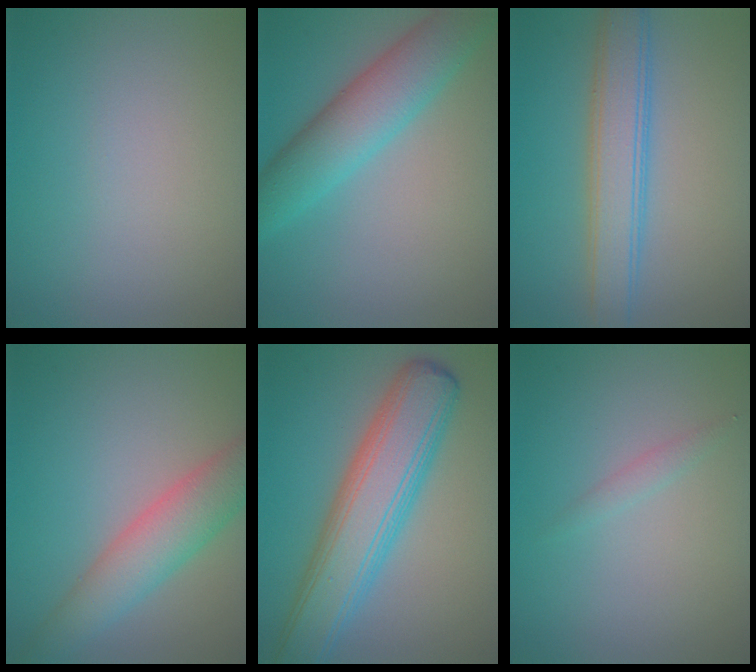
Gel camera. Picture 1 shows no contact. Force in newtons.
{"total": 6.1, "press": 6.1, "slide": 0.1}
{"total": 4.8, "press": 4.8, "slide": 0.1}
{"total": 5.3, "press": 5.3, "slide": 0.0}
{"total": 8.4, "press": 8.4, "slide": 0.2}
{"total": 0.8, "press": 0.8, "slide": 0.1}